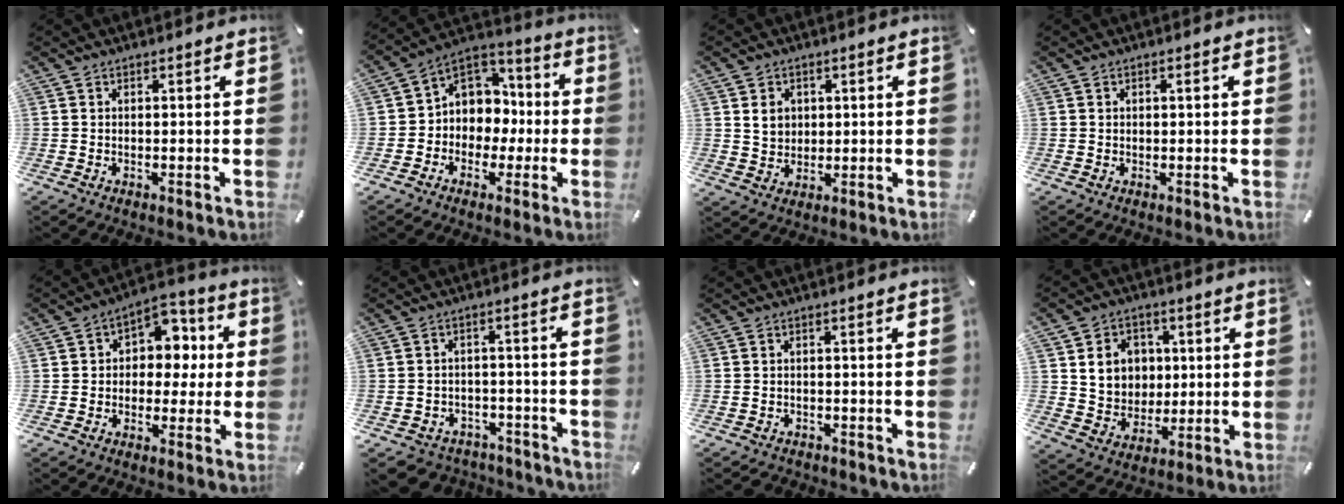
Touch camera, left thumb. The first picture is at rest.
{"total": 8.6, "force": [-0.3, 8.5, 0.9], "torque": [-0.020, -0.005, 0.003]}
{"total": 5.1, "force": [1.2, 4.7, 1.5], "torque": [-0.026, 0.003, 0.020]}
{"total": 0.8, "force": [0.1, 0.6, 0.5], "torque": [-0.009, 0.004, 0.000]}
{"total": 8.3, "force": [0.5, 7.3, 3.9], "torque": [-0.044, -0.004, 0.007]}
{"total": 4.6, "force": [-2.9, 3.5, 0.8], "torque": [-0.018, 0.017, -0.056]}
{"total": 2.0, "force": [-1.6, 1.1, 0.4], "torque": [-0.015, 0.007, -0.037]}
{"total": 9.9, "force": [1.9, 9.1, 3.4], "torque": [-0.053, 0.005, 0.041]}